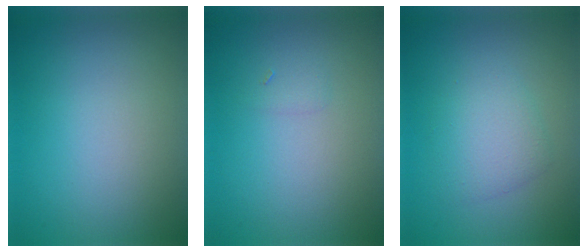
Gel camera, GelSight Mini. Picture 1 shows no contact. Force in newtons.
{"total": 0.7, "press": 0.7, "slide": 0.0}
{"total": 2.9, "press": 2.9, "slide": 0.1}